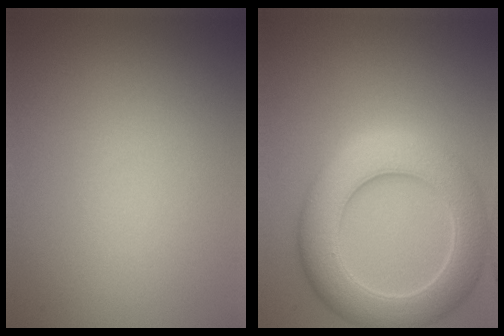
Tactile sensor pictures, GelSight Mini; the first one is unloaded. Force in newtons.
{"total": 7.8, "press": 7.8, "slide": 0.4}